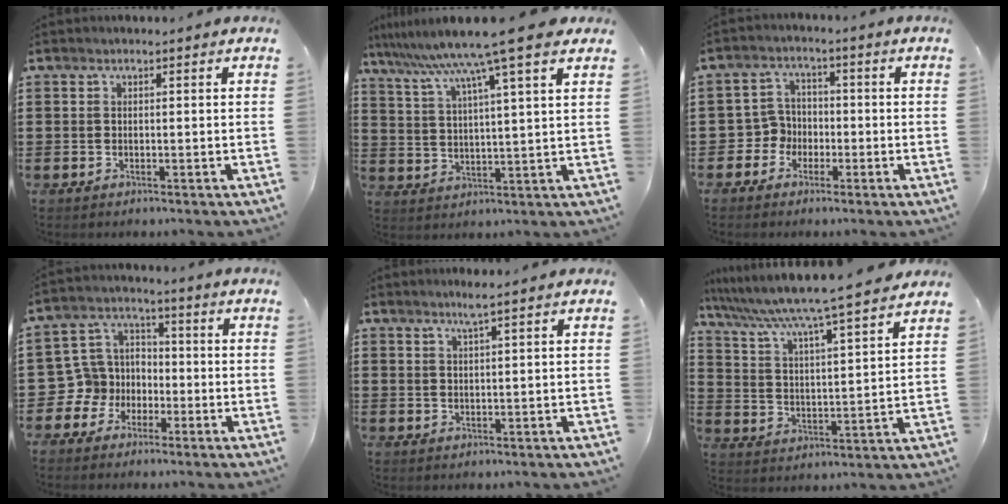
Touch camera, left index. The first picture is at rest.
{"total": 10.7, "force": [8.3, -0.7, 6.7], "torque": [-0.159, -0.038, 0.134]}
{"total": 4.1, "force": [-1.9, 3.5, 0.8], "torque": [-0.044, 0.003, -0.045]}
{"total": 7.2, "force": [-2.1, 6.7, 1.5], "torque": [-0.077, 0.001, -0.044]}
{"total": 2.6, "force": [1.8, -0.3, 1.9], "torque": [-0.038, -0.001, 0.031]}
{"total": 6.0, "force": [5.4, -1.0, 2.5], "torque": [-0.074, -0.050, 0.082]}